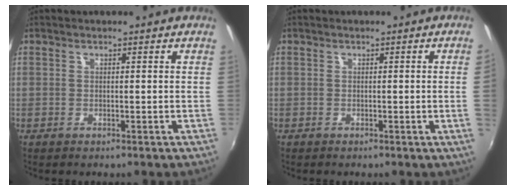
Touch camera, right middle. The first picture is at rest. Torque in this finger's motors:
{"motor_torque": [0.28, -0.23, -0.34, -0.21]}